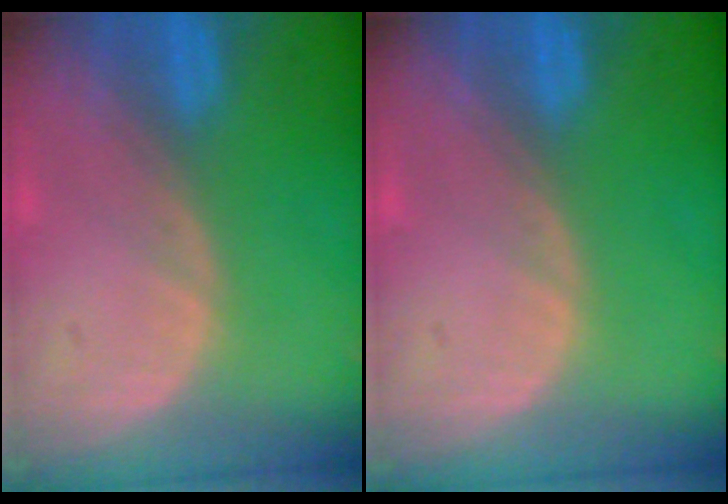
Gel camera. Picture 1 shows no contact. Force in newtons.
{"total": 0.0}